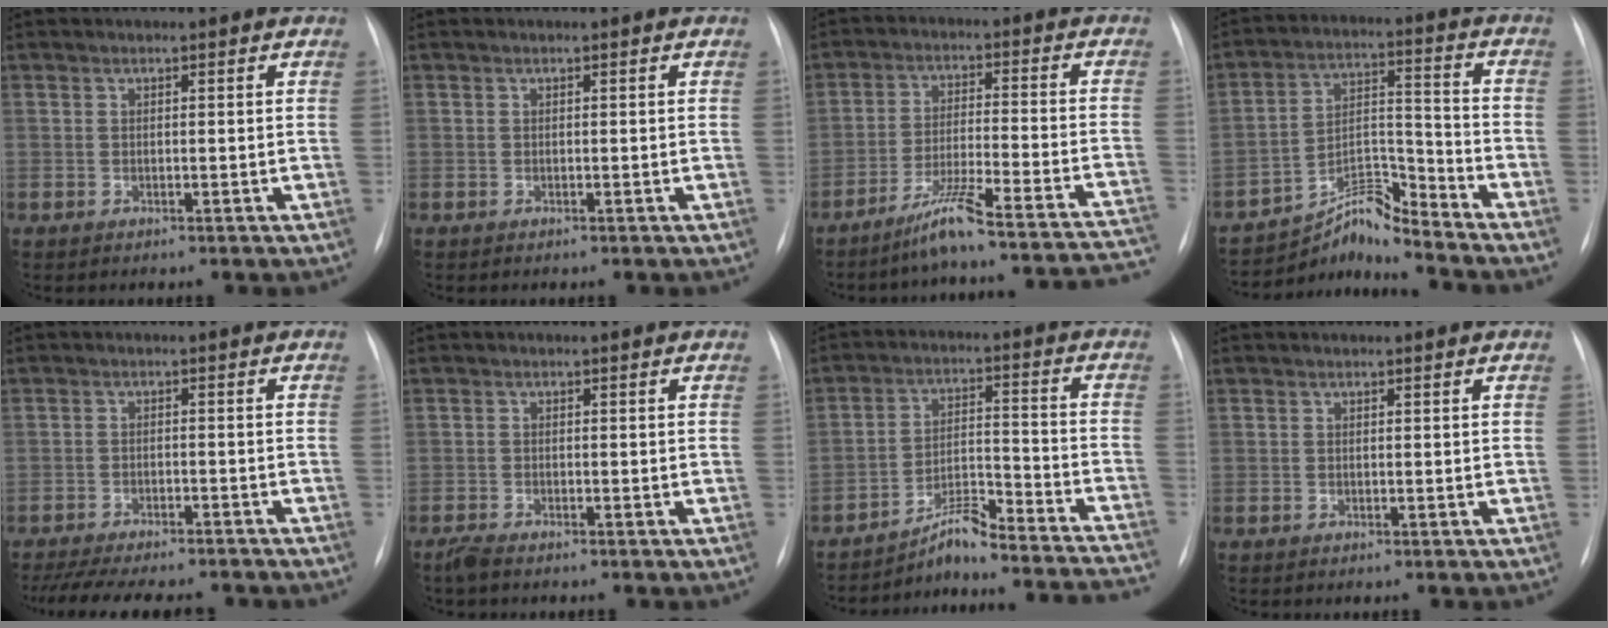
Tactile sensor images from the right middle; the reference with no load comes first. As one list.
[{"total": 0.0}, {"total": 20.2, "force": [-18.3, -0.2, 8.6], "torque": [-0.079, 0.011, -0.253]}, {"total": 7.5, "force": [-7.4, -1.0, 0.2], "torque": [-0.010, 0.034, -0.130]}, {"total": 15.9, "force": [-14.0, 3.5, 6.8], "torque": [-0.150, -0.016, -0.190]}, {"total": 1.6, "force": [-1.4, 0.3, 0.8], "torque": [-0.025, -0.005, -0.027]}, {"total": 18.7, "force": [-17.9, 0.2, 5.2], "torque": [-0.063, 0.024, -0.253]}, {"total": 0.0}]